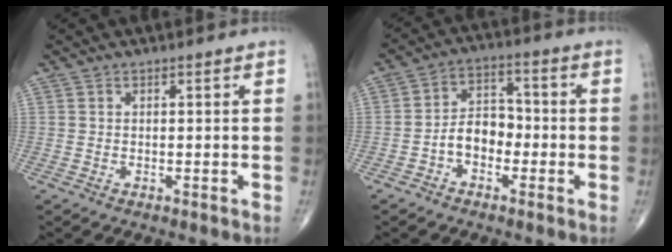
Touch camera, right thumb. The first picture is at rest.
{"total": 6.9, "force": [-2.4, 4.8, 4.4], "torque": [-0.053, 0.036, -0.056]}